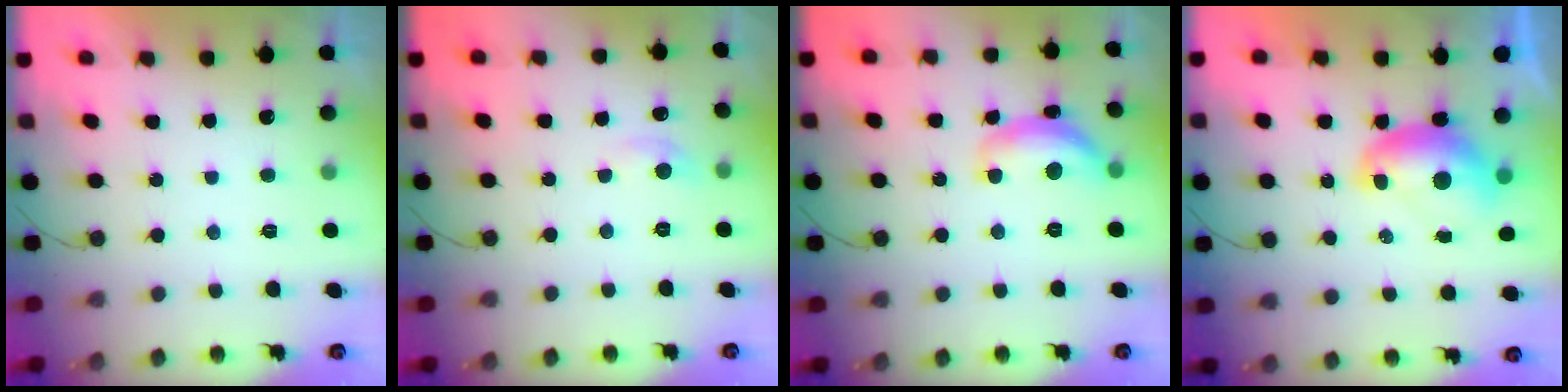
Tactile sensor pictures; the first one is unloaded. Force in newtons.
{"total": 4.4, "press": 4.3, "slide": 0.6}
{"total": 12.6, "press": 12.6, "slide": 0.7}
{"total": 8.1, "press": 8.1, "slide": 0.7}